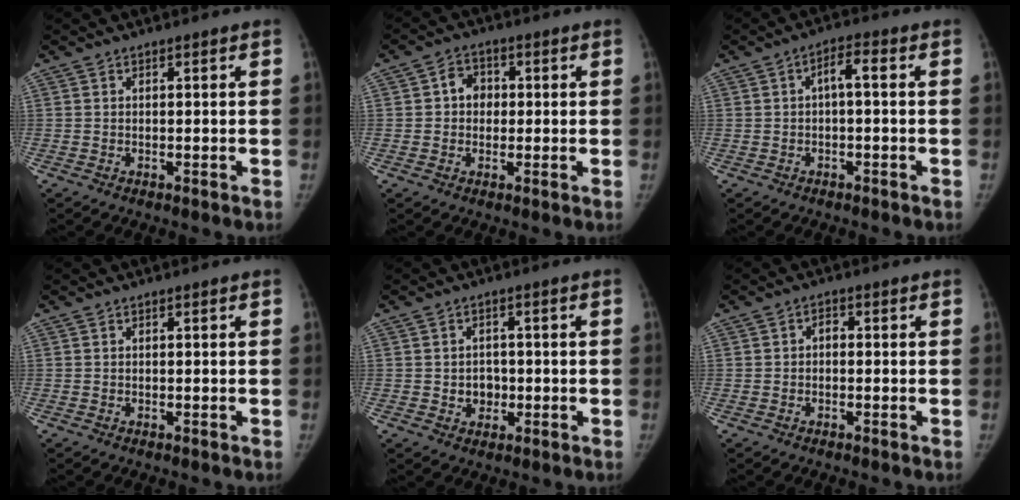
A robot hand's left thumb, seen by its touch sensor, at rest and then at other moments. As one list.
[{"total": 5.0, "force": [0.3, 4.3, 2.5], "torque": [-0.012, 0.010, -0.002]}, {"total": 3.4, "force": [-0.2, 1.4, 3.1], "torque": [-0.047, 0.020, -0.009]}, {"total": 0.0}, {"total": 4.0, "force": [-0.7, 3.5, 1.8], "torque": [-0.003, 0.007, -0.008]}, {"total": 1.8, "force": [-0.3, 1.4, 1.0], "torque": [-0.006, 0.009, -0.011]}]